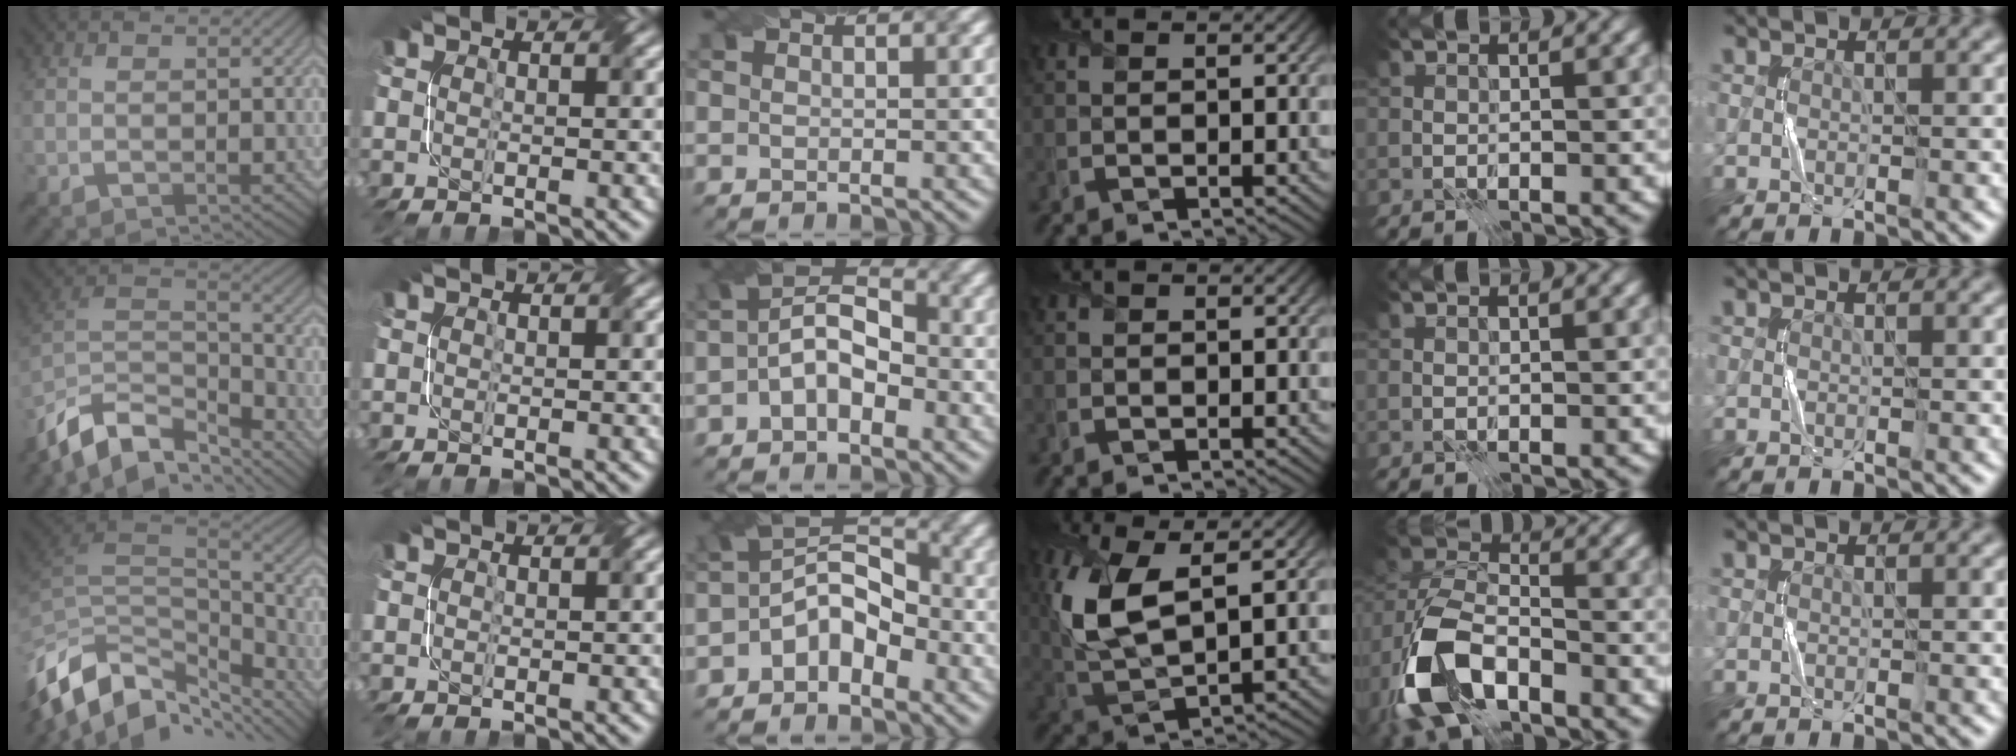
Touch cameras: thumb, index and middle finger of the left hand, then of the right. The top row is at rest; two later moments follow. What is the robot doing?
{"motion": "twist", "object": "screw"}